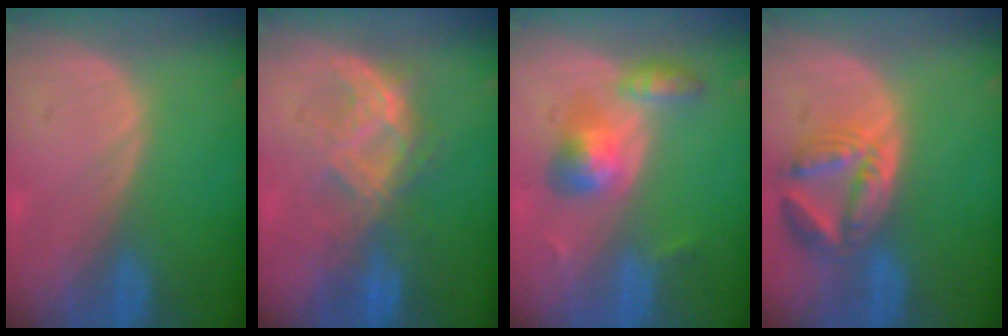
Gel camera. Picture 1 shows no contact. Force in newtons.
{"total": 7.2, "press": 7.2, "slide": 0.8}
{"total": 5.8, "press": 5.6, "slide": 1.3}
{"total": 8.2, "press": 7.3, "slide": 3.8}